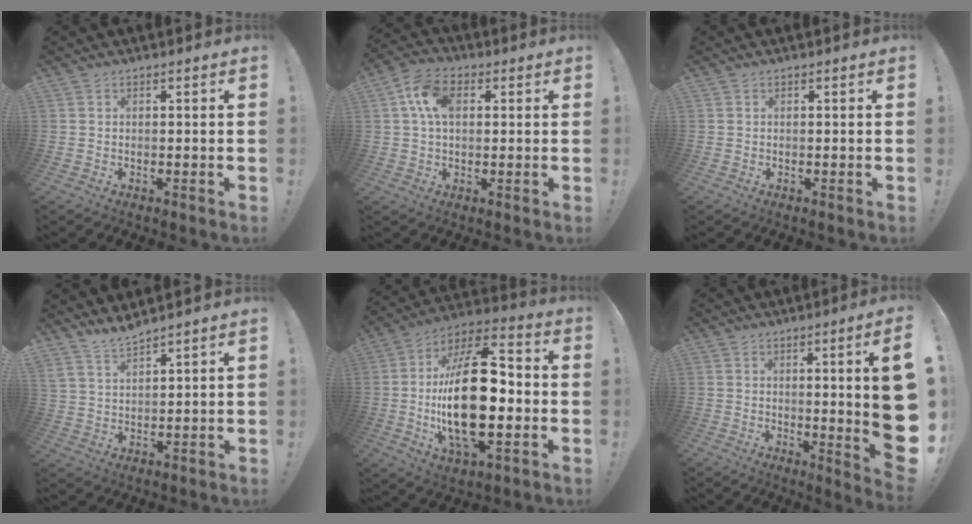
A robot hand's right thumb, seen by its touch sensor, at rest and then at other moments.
{"total": 10.2, "force": [2.8, 6.7, 7.2], "torque": [-0.138, 0.008, 0.050]}
{"total": 0.0}
{"total": 5.8, "force": [5.6, 0.2, 1.5], "torque": [-0.045, -0.032, 0.107]}
{"total": 27.1, "force": [-2.8, 12.7, 23.8], "torque": [-0.439, 0.009, -0.046]}
{"total": 12.7, "force": [0.8, -0.4, 12.6], "torque": [-0.168, -0.032, 0.011]}